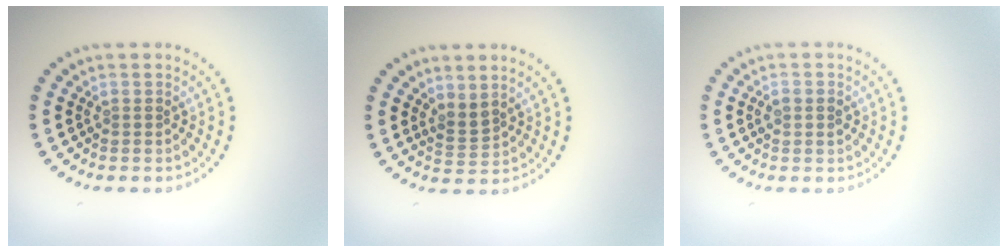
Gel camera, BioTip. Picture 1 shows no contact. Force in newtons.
{"total": 1.8, "press": 1.3, "slide": 1.3}
{"total": 0.9, "press": 0.9, "slide": 0.1}